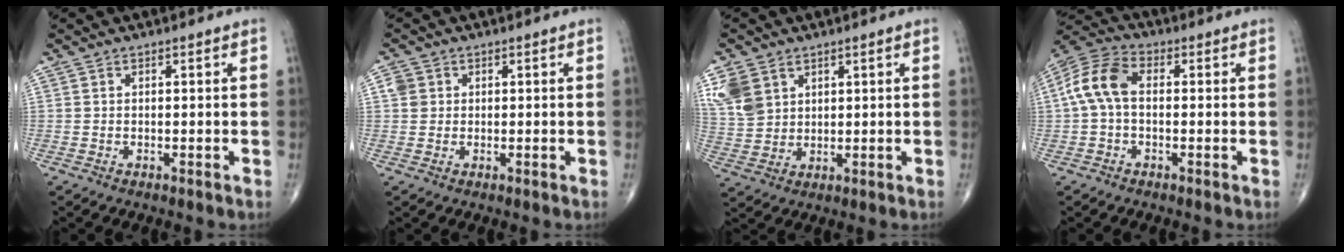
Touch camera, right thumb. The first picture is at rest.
{"total": 2.4, "force": [0.6, 2.2, 0.7], "torque": [-0.003, 0.002, 0.010]}
{"total": 8.4, "force": [4.2, 6.0, 4.1], "torque": [-0.078, -0.008, 0.097]}
{"total": 9.2, "force": [0.2, 5.8, 7.2], "torque": [-0.152, 0.029, -0.006]}